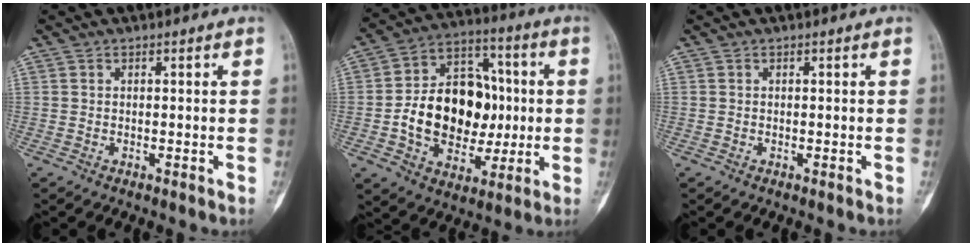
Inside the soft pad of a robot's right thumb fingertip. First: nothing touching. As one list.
[{"total": 19.4, "force": [-0.8, 14.1, 13.2], "torque": [-0.172, 0.033, -0.005]}, {"total": 0.0}]